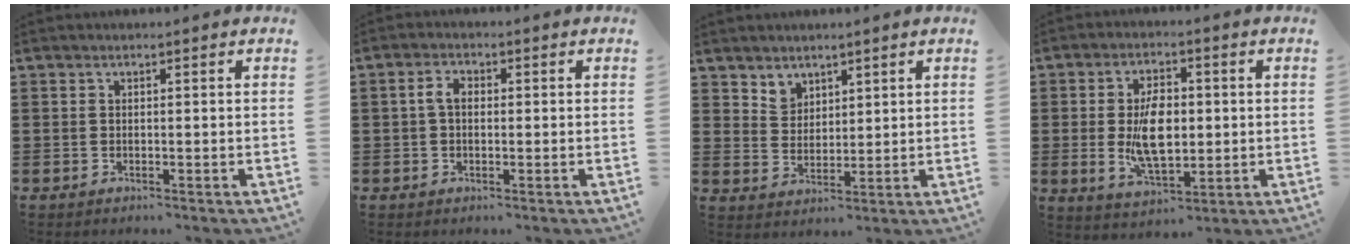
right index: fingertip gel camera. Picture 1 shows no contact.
{"total": 2.8, "force": [0.1, 1.6, 2.3], "torque": [-0.054, 0.004, -0.003]}
{"total": 3.7, "force": [2.8, 2.3, 0.1], "torque": [-0.015, 0.002, 0.055]}
{"total": 8.6, "force": [-0.1, 4.4, 7.4], "torque": [-0.141, -0.005, -0.006]}